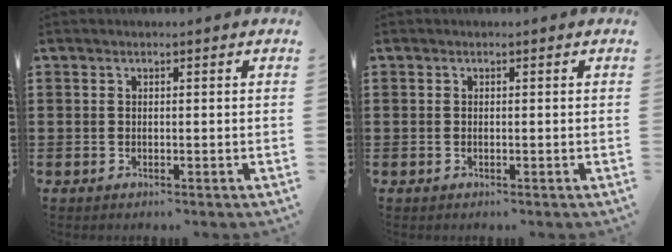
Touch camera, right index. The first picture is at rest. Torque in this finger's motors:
{"motor_torque": [-0.07, 0.01, -0.01, 0.00]}